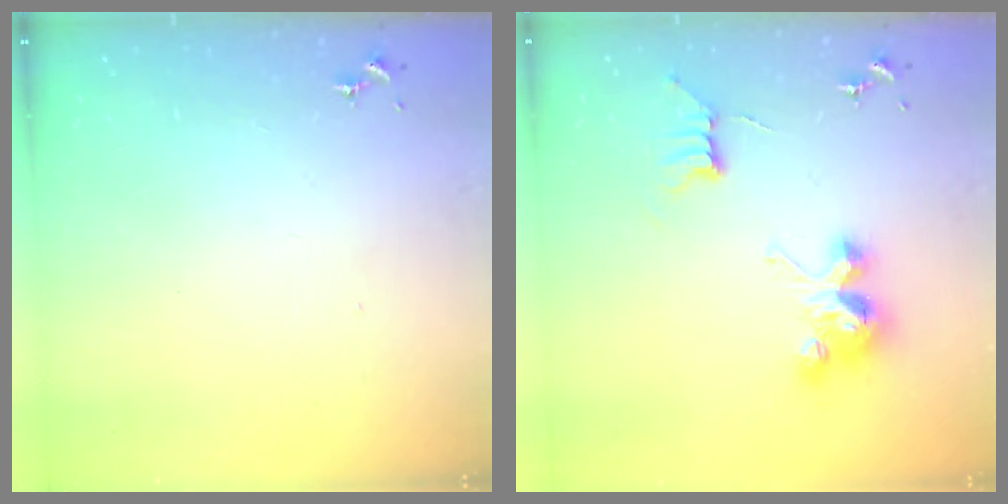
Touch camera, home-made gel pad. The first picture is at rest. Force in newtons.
{"total": 10.0, "press": 10.0, "slide": 0.6}